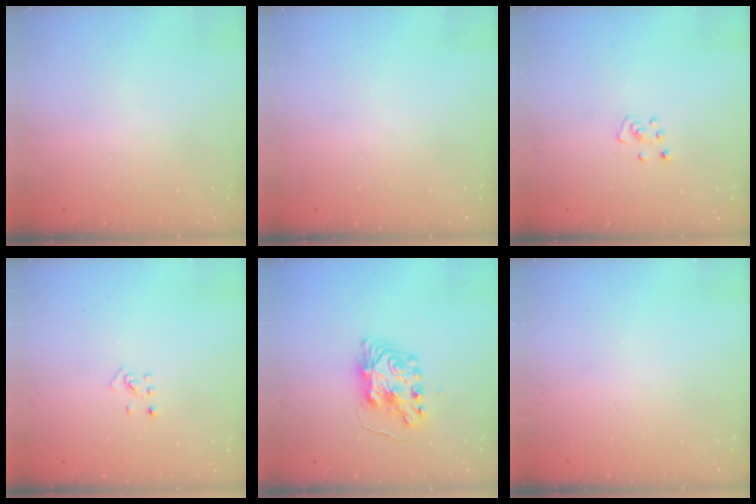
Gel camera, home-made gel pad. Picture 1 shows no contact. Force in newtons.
{"total": 0.0}
{"total": 3.4, "press": 3.4, "slide": 0.3}
{"total": 2.7, "press": 2.6, "slide": 0.6}
{"total": 9.0, "press": 9.0, "slide": 0.5}
{"total": 0.0}